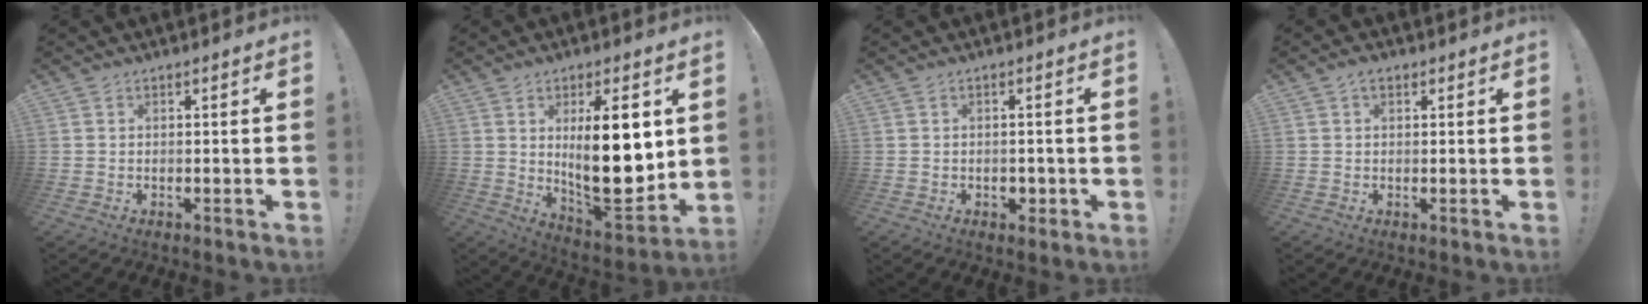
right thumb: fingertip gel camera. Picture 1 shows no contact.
{"total": 19.3, "force": [3.3, 6.8, 17.8], "torque": [-0.283, -0.034, 0.050]}
{"total": 2.2, "force": [-0.6, 1.8, 1.1], "torque": [-0.001, -0.005, -0.014]}
{"total": 2.8, "force": [1.3, 1.7, 1.8], "torque": [-0.033, 0.003, 0.022]}